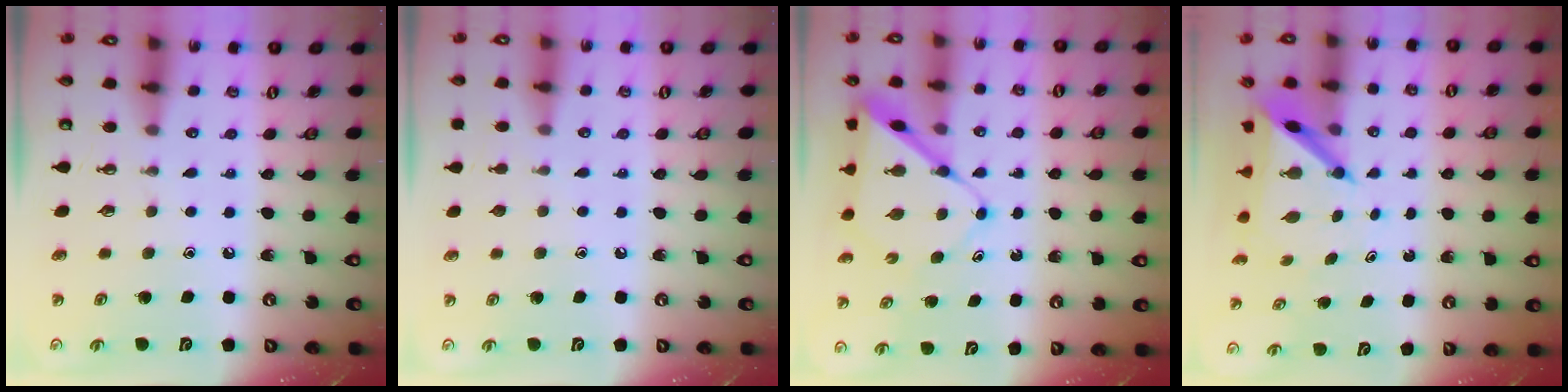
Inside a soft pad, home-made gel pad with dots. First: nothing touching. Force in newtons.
{"total": 0.5, "press": 0.5, "slide": 0.1}
{"total": 8.5, "press": 8.5, "slide": 0.7}
{"total": 6.4, "press": 6.4, "slide": 0.6}